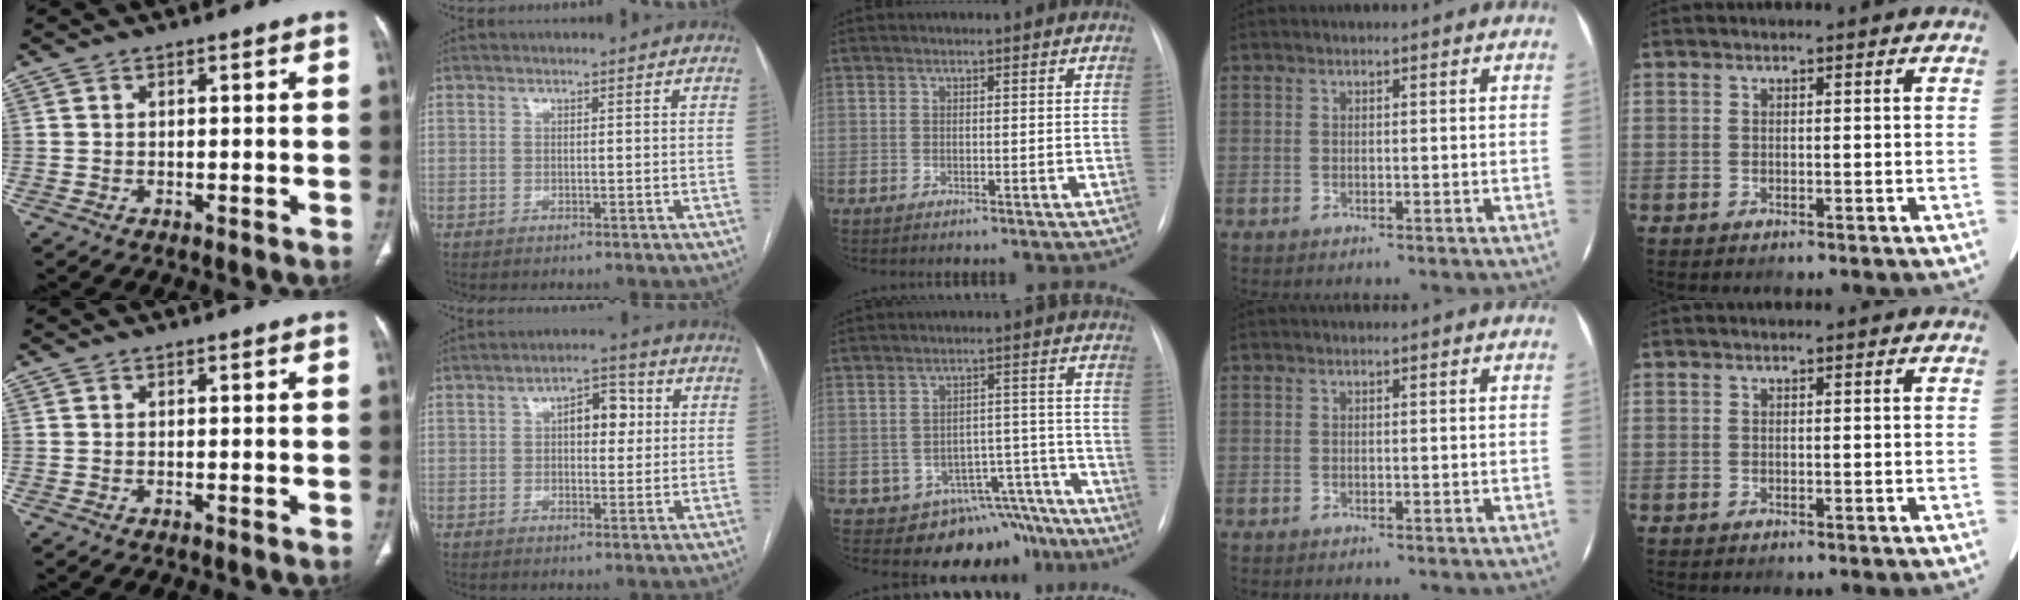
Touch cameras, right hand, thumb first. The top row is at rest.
{"index": {"total": 5.7, "force": [1.1, 2.9, 4.8], "torque": [-0.070, 0.020, 0.015]}, "middle": {"total": 11.2, "force": [-9.1, 6.6, 1.1], "torque": [0.021, 0.055, -0.110]}}